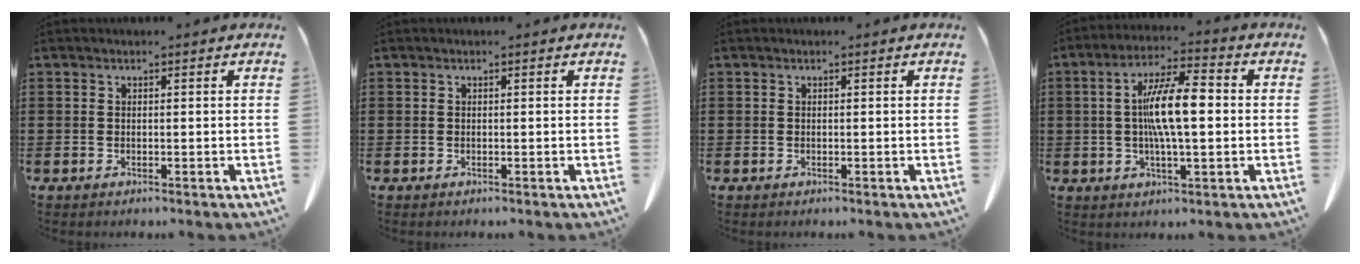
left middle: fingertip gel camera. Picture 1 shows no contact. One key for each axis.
{"total": 0.0}
{"total": 0.0}
{"total": 10.0, "fx": 0.3, "fy": 2.5, "fz": 9.7, "tx": -0.195, "ty": 0.001, "tz": -0.003}